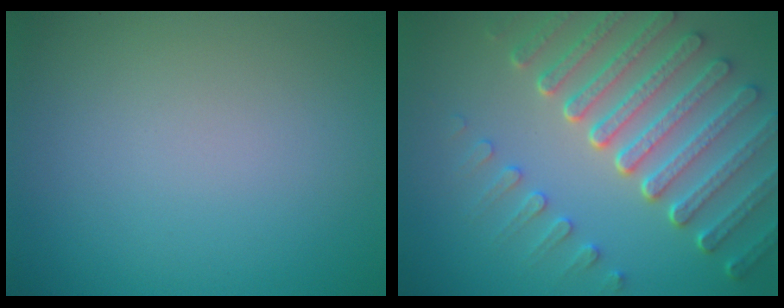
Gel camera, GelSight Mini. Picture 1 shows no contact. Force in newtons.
{"total": 7.4, "press": 5.6, "slide": 4.8}